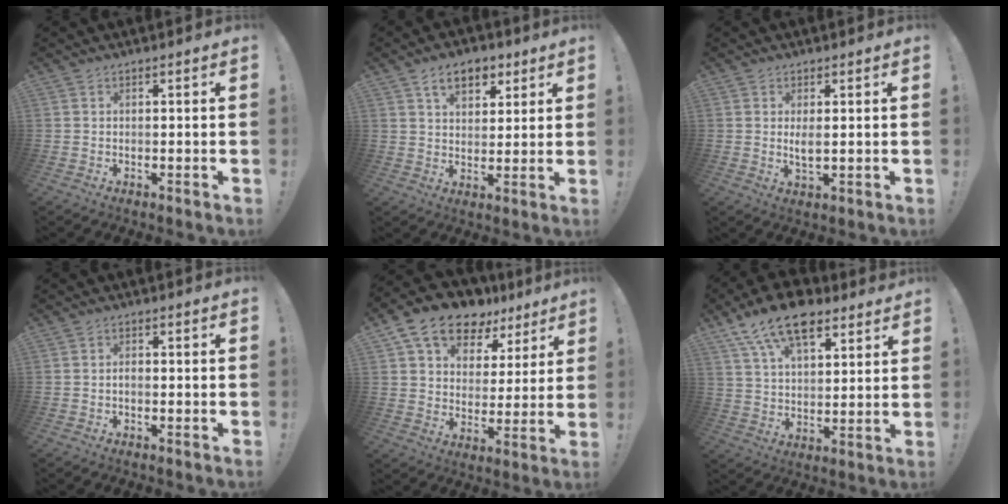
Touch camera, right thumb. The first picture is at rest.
{"total": 9.7, "force": [5.1, 6.0, 5.7], "torque": [-0.086, -0.009, 0.095]}
{"total": 3.1, "force": [0.7, 1.0, 2.9], "torque": [-0.032, -0.011, 0.009]}
{"total": 1.1, "force": [-0.6, 0.5, 0.8], "torque": [-0.013, 0.002, -0.012]}
{"total": 14.7, "force": [9.6, 9.0, 6.4], "torque": [-0.116, -0.057, 0.179]}
{"total": 15.5, "force": [9.6, 7.6, 9.5], "torque": [-0.164, -0.051, 0.173]}